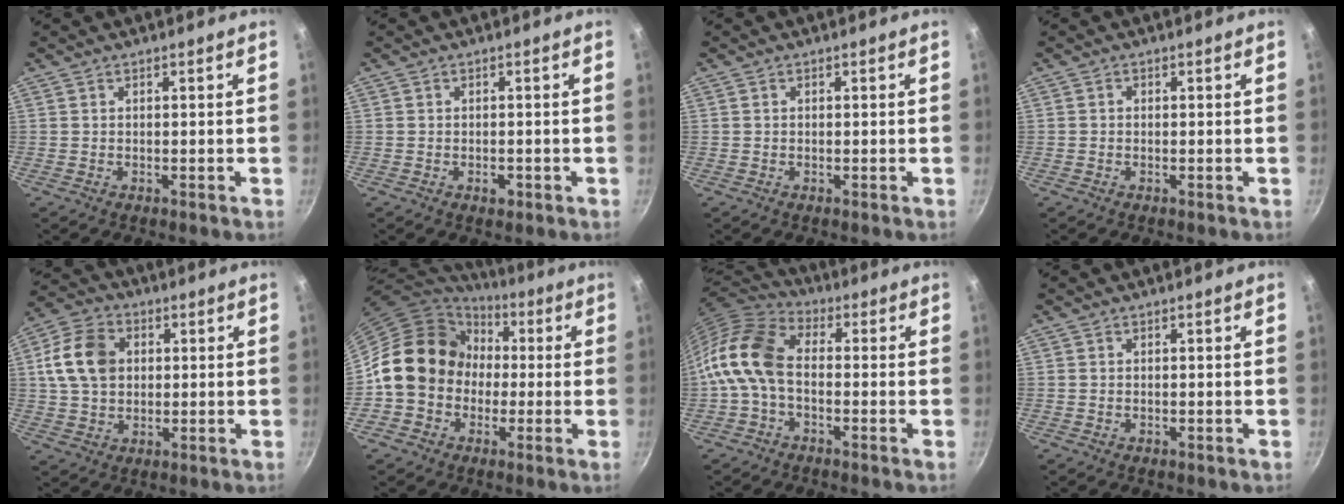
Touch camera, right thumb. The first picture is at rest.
{"total": 1.7, "force": [-0.7, 1.1, 1.1], "torque": [-0.013, 0.007, -0.009]}
{"total": 0.0}
{"total": 0.5, "force": [-0.2, 0.5, 0.2], "torque": [-0.001, 0.002, -0.004]}
{"total": 12.2, "force": [2.3, 9.1, 7.8], "torque": [-0.129, 0.009, 0.032]}
{"total": 16.2, "force": [-0.1, 14.1, 7.9], "torque": [-0.094, 0.040, -0.013]}
{"total": 12.4, "force": [-1.9, 8.0, 9.4], "torque": [-0.175, 0.039, -0.059]}
{"total": 0.0}